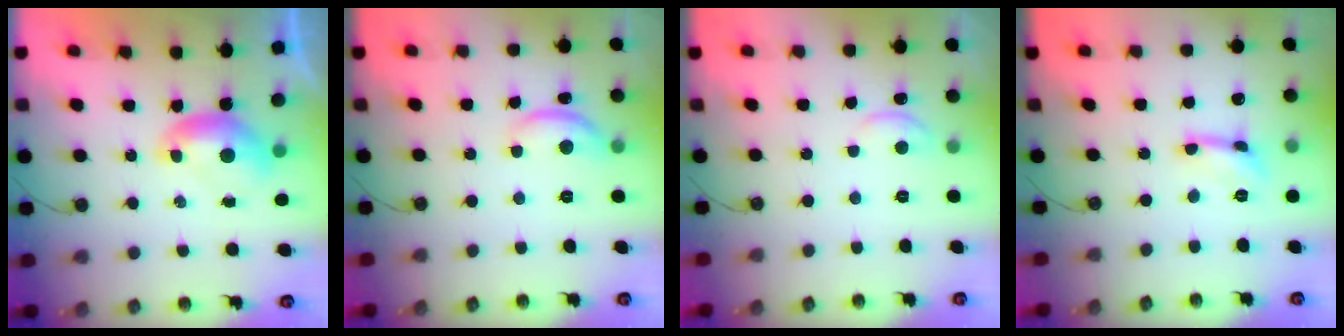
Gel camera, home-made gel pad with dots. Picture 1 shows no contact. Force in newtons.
{"total": 5.1, "press": 5.1, "slide": 0.5}
{"total": 1.0, "press": 0.9, "slide": 0.4}
{"total": 0.9, "press": 0.8, "slide": 0.1}